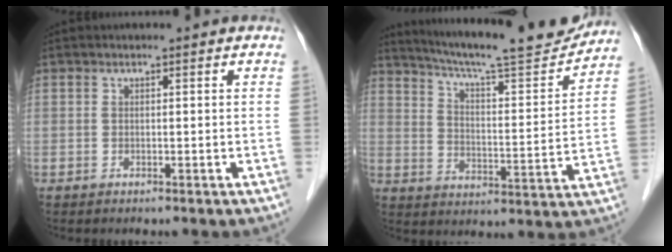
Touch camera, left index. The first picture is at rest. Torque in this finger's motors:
{"motor_torque": [0.49, -0.93, 0.28, 0.08]}